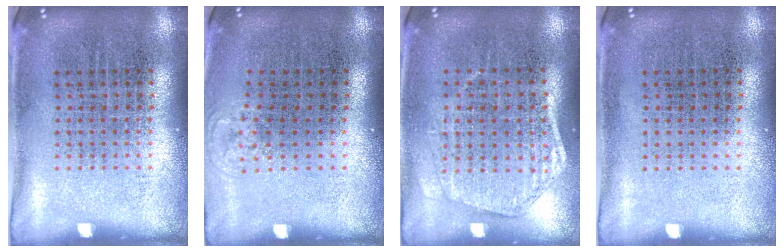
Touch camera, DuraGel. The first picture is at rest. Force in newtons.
{"total": 0.6, "press": 0.5, "slide": 0.3}
{"total": 1.5, "press": 1.4, "slide": 0.5}
{"total": 0.0}